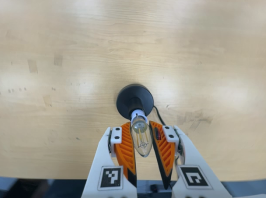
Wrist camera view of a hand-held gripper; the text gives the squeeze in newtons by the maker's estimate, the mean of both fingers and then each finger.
{"total": 15.6, "left": 14.7, "right": 16.5}